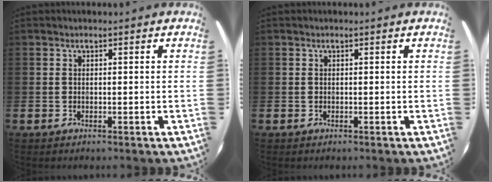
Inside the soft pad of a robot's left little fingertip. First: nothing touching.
{"total": 0.0}